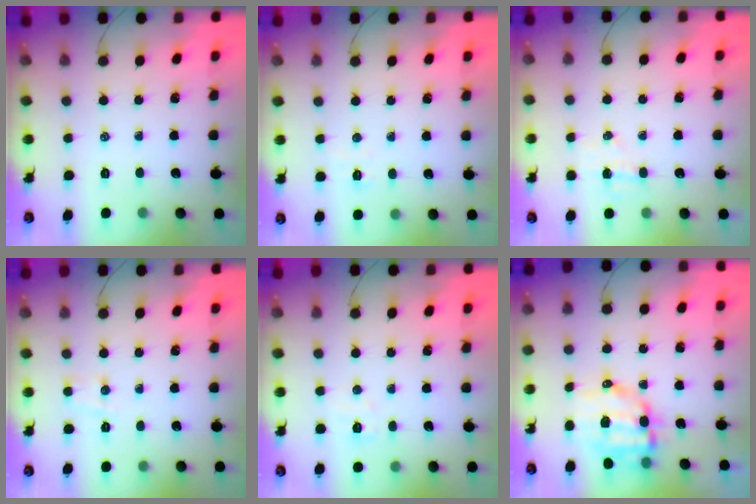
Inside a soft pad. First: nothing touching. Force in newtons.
{"total": 2.3, "press": 2.2, "slide": 0.7}
{"total": 4.4, "press": 4.2, "slide": 1.0}
{"total": 4.0, "press": 3.8, "slide": 1.2}
{"total": 4.1, "press": 4.0, "slide": 0.9}
{"total": 9.7, "press": 9.4, "slide": 2.1}